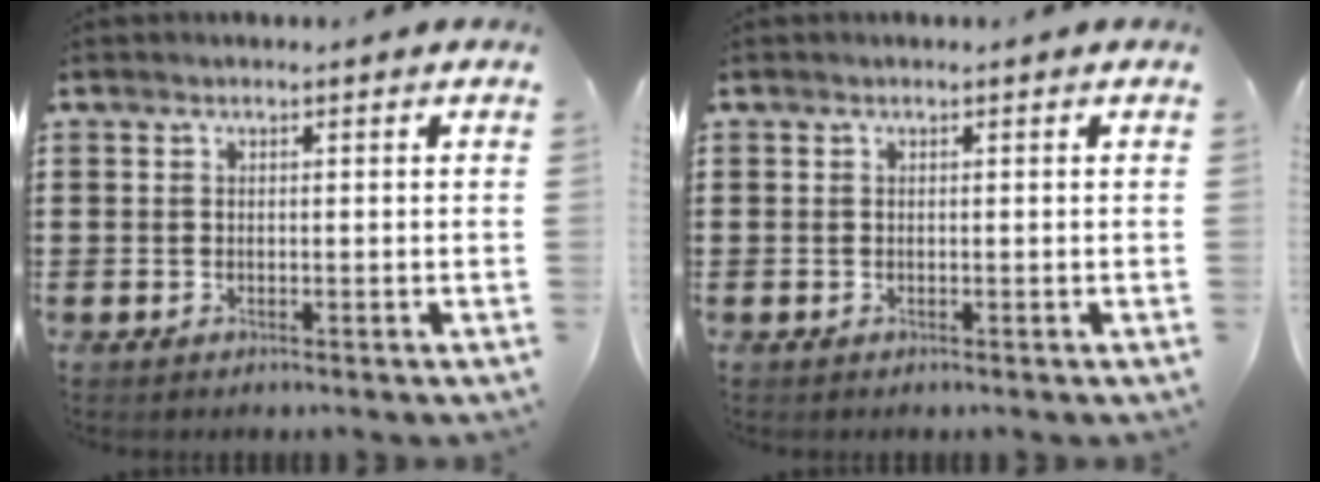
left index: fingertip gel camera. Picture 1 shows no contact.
{"total": 0.0}